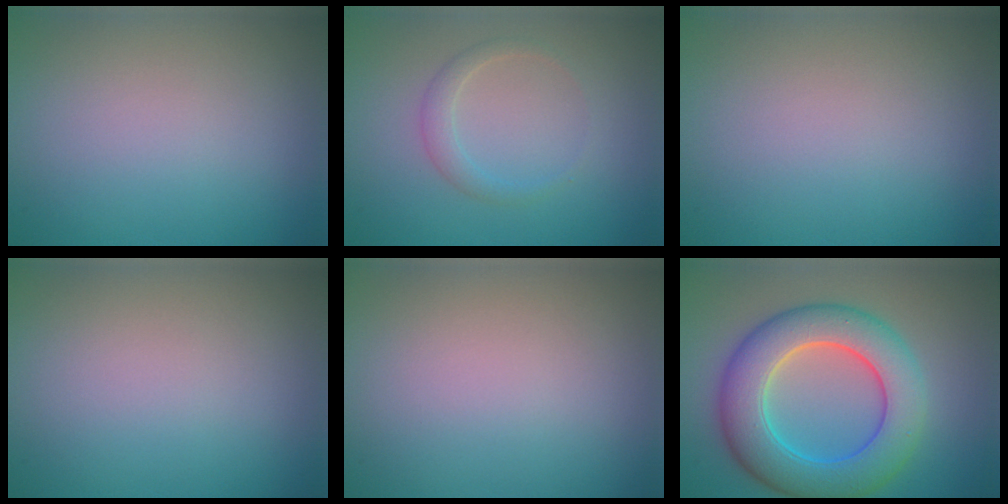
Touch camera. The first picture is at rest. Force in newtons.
{"total": 1.5, "press": 1.5, "slide": 0.0}
{"total": 0.0}
{"total": 0.0}
{"total": 0.0}
{"total": 9.0, "press": 9.0, "slide": 0.4}